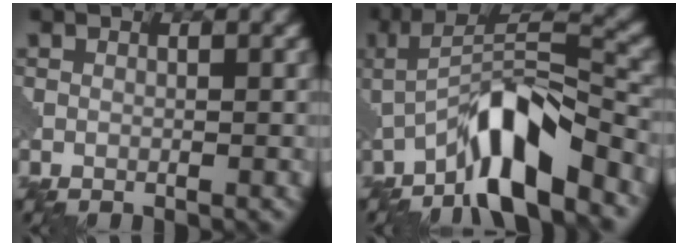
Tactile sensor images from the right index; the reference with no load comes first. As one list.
[{"total": 8.0, "force": [-4.7, 1.8, 6.2], "torque": [-0.104, 0.015, -0.088]}]